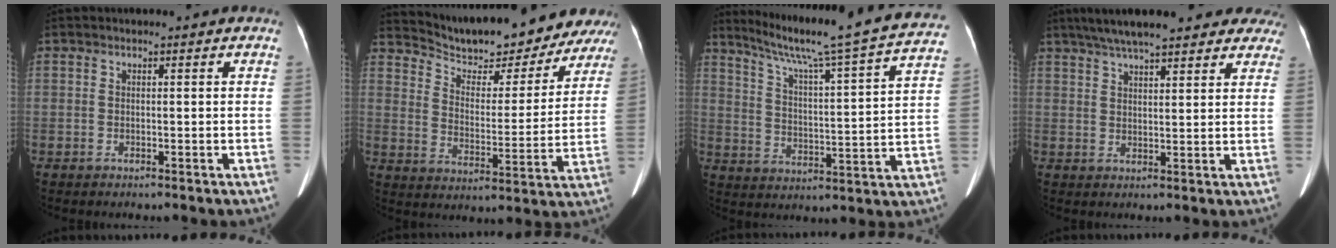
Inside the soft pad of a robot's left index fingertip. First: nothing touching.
{"total": 19.5, "force": [18.2, 4.2, 5.7], "torque": [-0.084, -0.013, 0.248]}
{"total": 25.6, "force": [22.2, -1.0, 12.6], "torque": [-0.206, -0.043, 0.297]}
{"total": 20.6, "force": [17.3, 4.9, 10.1], "torque": [-0.153, 0.037, 0.221]}